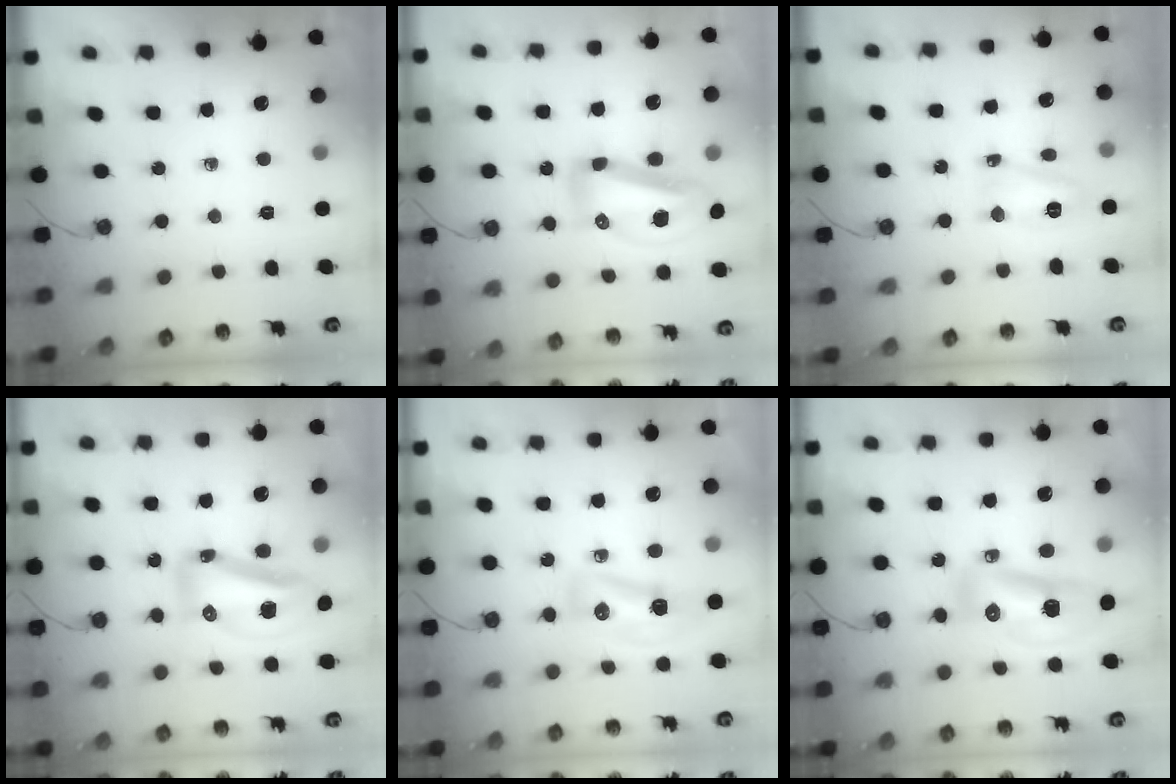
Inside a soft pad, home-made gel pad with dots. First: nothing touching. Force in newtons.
{"total": 16.9, "press": 16.8, "slide": 2.1}
{"total": 7.9, "press": 7.7, "slide": 1.9}
{"total": 15.3, "press": 15.2, "slide": 1.9}
{"total": 9.3, "press": 9.2, "slide": 1.4}
{"total": 14.0, "press": 13.8, "slide": 1.9}